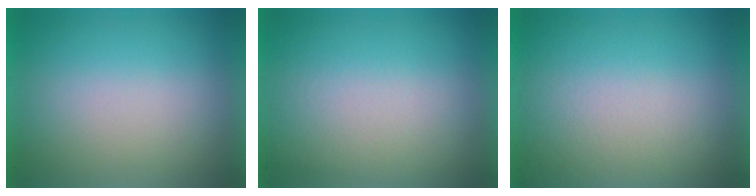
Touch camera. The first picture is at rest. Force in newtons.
{"total": 2.3}
{"total": 2.3}